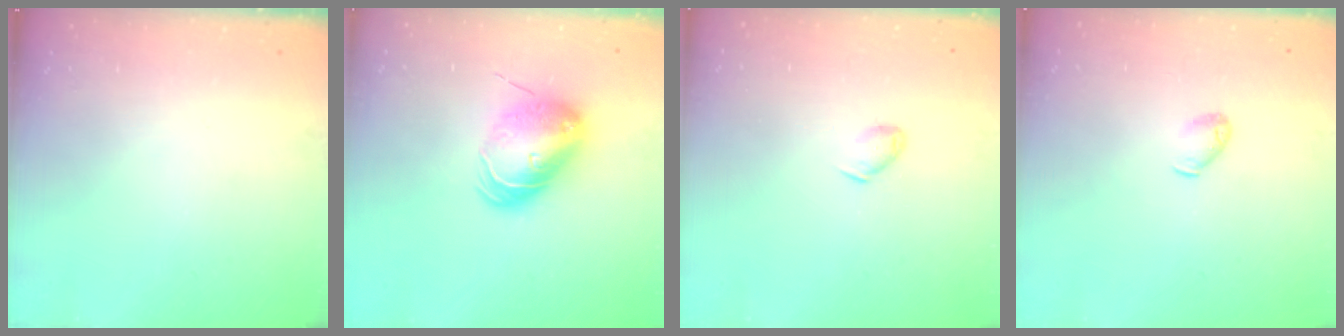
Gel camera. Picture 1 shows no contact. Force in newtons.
{"total": 9.0, "press": 8.9, "slide": 1.7}
{"total": 5.6, "press": 5.5, "slide": 0.7}
{"total": 4.6, "press": 4.5, "slide": 1.0}